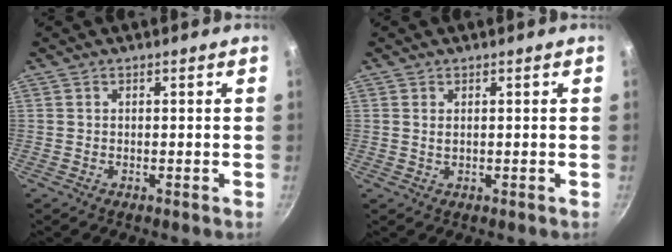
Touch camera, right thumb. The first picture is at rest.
{"total": 1.1, "force": [0.3, 0.6, 0.9], "torque": [-0.015, 0.001, 0.006]}